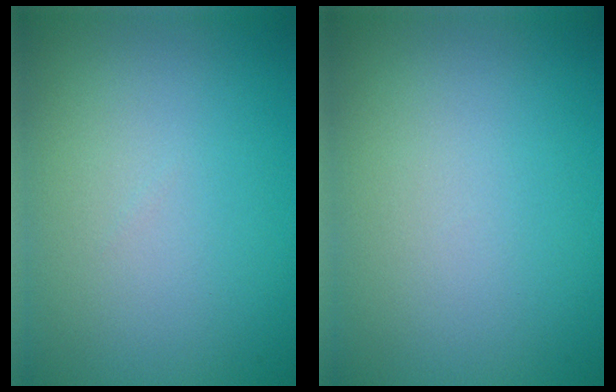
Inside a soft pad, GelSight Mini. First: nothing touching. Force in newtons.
{"total": 0.0}